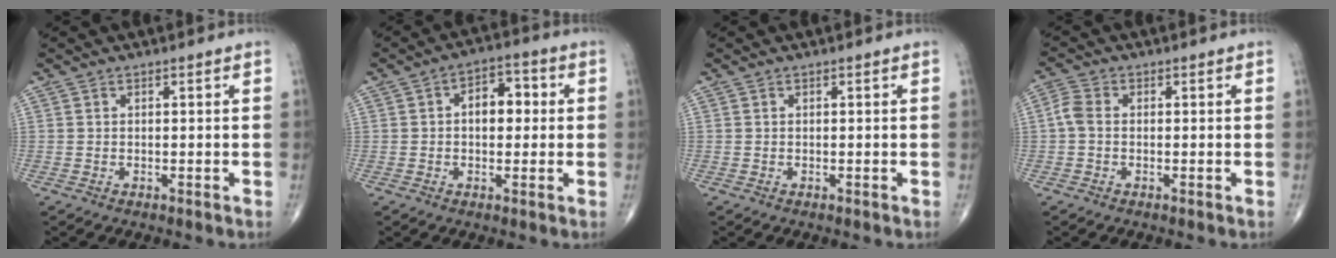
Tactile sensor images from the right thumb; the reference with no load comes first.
{"total": 6.9, "force": [0.6, 4.4, 5.3], "torque": [-0.052, 0.017, 0.000]}
{"total": 0.0}
{"total": 3.0, "force": [-0.2, 2.1, 2.2], "torque": [-0.048, 0.006, -0.014]}